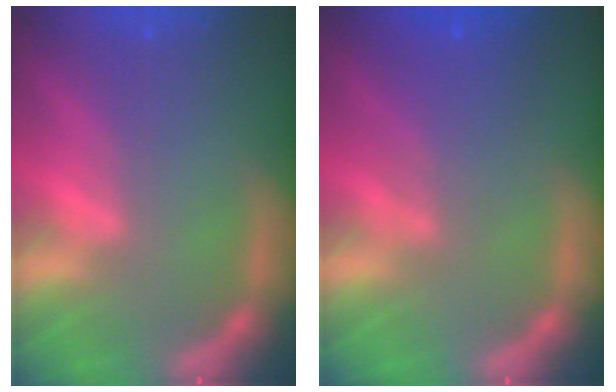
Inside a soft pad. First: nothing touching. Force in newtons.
{"total": 4.1}